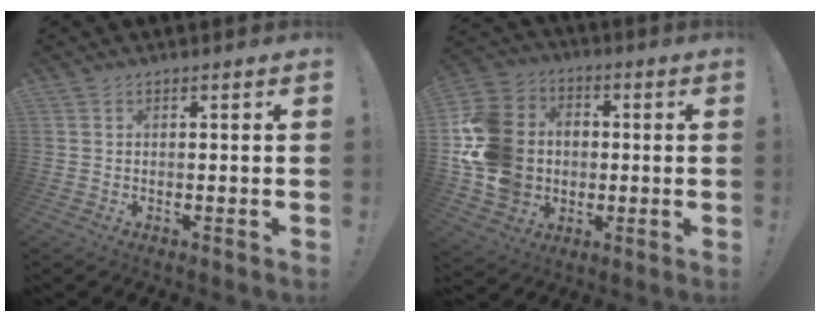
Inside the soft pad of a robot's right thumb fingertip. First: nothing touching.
{"total": 19.5, "force": [-0.8, 16.5, 10.2], "torque": [-0.193, 0.017, 0.000]}